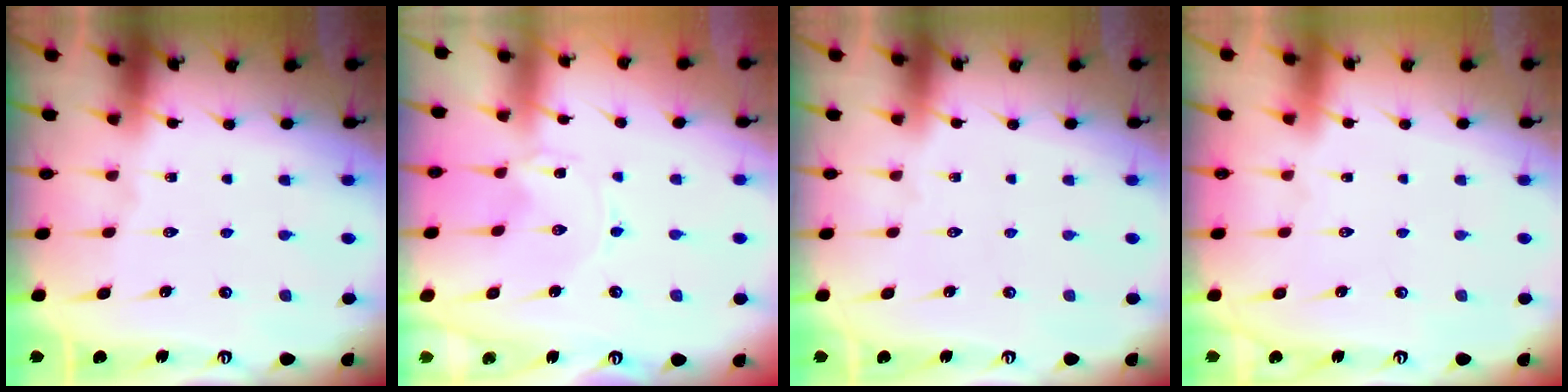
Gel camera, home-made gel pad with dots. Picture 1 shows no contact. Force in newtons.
{"total": 0.0}
{"total": 0.0}
{"total": 1.5, "press": 1.5, "slide": 0.1}